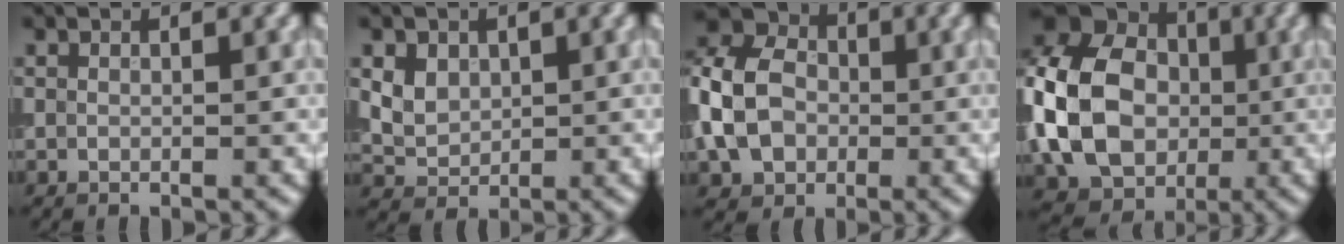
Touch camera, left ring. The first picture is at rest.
{"total": 4.4, "force": [1.6, 3.4, 2.3], "torque": [-0.051, 0.012, 0.030]}
{"total": 8.2, "force": [-0.9, 6.5, 5.0], "torque": [-0.106, 0.008, -0.034]}
{"total": 11.8, "force": [-0.7, 9.5, 7.0], "torque": [-0.157, 0.011, -0.022]}